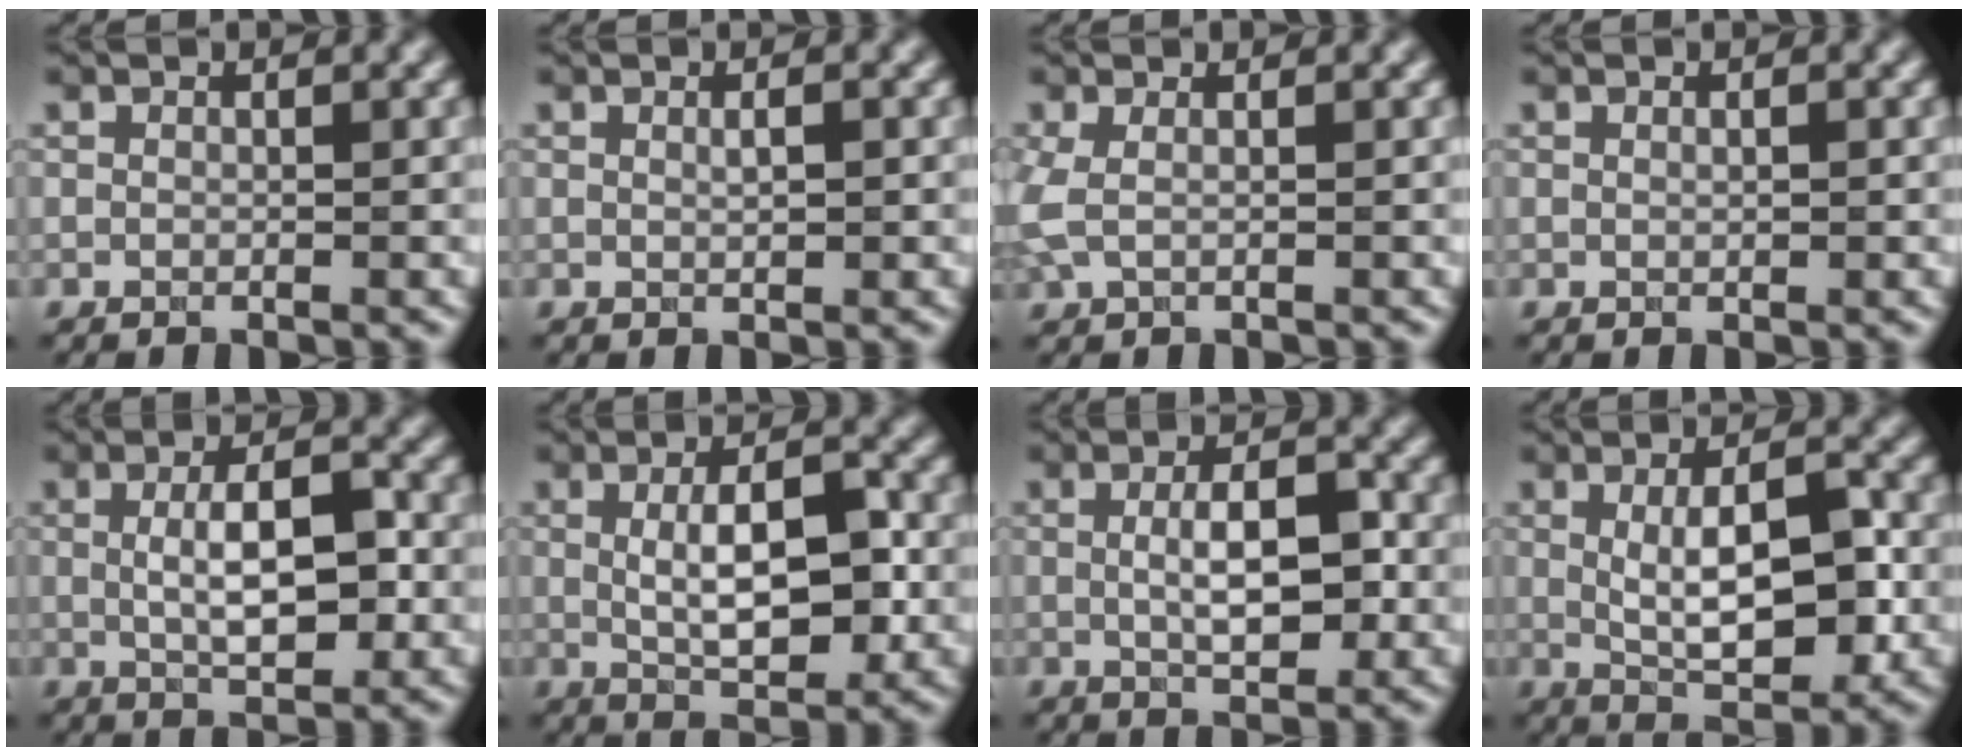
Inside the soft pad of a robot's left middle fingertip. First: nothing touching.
{"total": 0.9, "force": [0.2, 0.0, 0.9], "torque": [-0.018, 0.002, 0.001]}
{"total": 1.8, "force": [0.0, 0.7, 1.6], "torque": [-0.049, 0.001, -0.005]}
{"total": 0.6, "force": [0.1, 0.0, 0.6], "torque": [-0.012, 0.002, 0.000]}
{"total": 5.6, "force": [0.0, 1.9, 5.2], "torque": [-0.092, 0.001, -0.001]}
{"total": 6.3, "force": [0.1, 2.4, 5.9], "torque": [-0.096, 0.001, 0.001]}
{"total": 5.0, "force": [0.0, 1.8, 4.7], "torque": [-0.084, 0.002, 0.000]}
{"total": 7.1, "force": [0.0, 2.6, 6.5], "torque": [-0.102, 0.001, 0.000]}